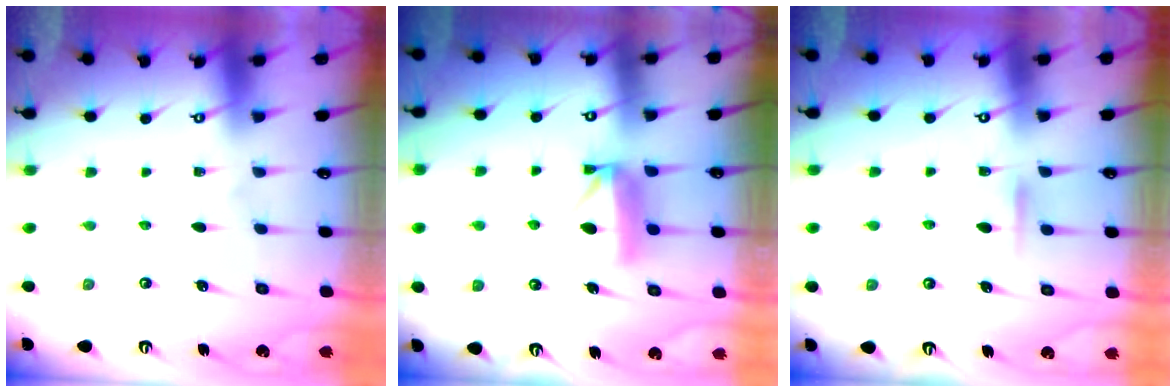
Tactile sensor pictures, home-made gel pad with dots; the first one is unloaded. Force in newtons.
{"total": 8.4, "press": 8.4, "slide": 0.1}
{"total": 6.1, "press": 6.1, "slide": 0.8}